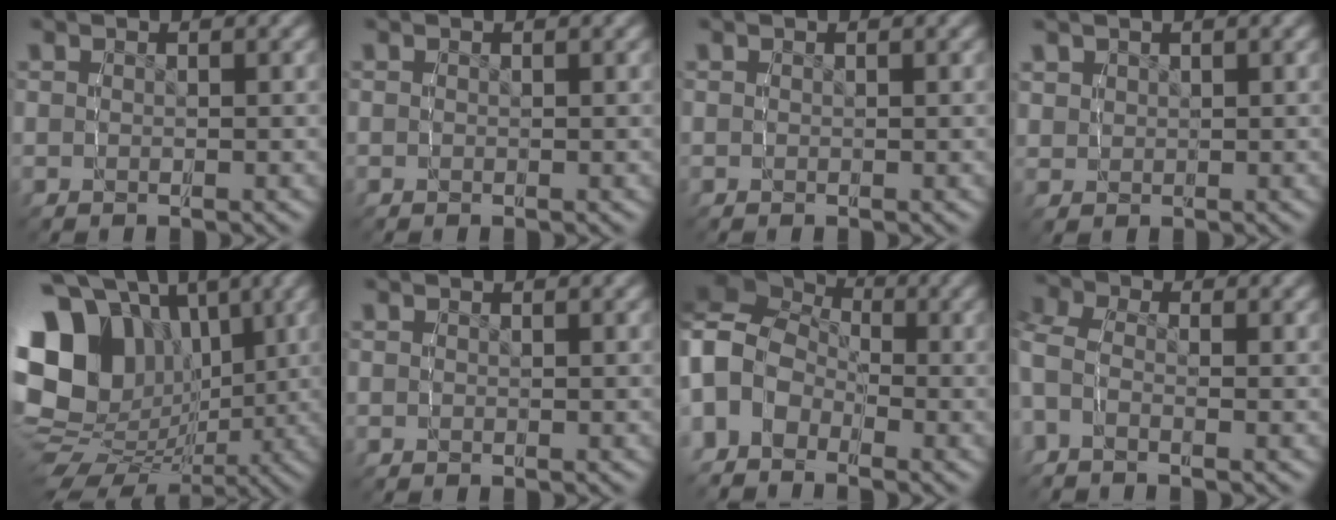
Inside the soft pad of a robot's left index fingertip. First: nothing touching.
{"total": 0.0}
{"total": 0.0}
{"total": 1.9, "force": [1.1, 1.4, 0.7], "torque": [-0.023, -0.010, 0.032]}
{"total": 19.6, "force": [0.1, 15.8, 11.6], "torque": [-0.233, -0.043, 0.010]}
{"total": 0.0}
{"total": 9.8, "force": [0.1, 8.6, 4.7], "torque": [-0.120, -0.019, -0.009]}
{"total": 4.6, "force": [-0.6, 3.5, 2.9], "torque": [-0.077, -0.002, -0.020]}